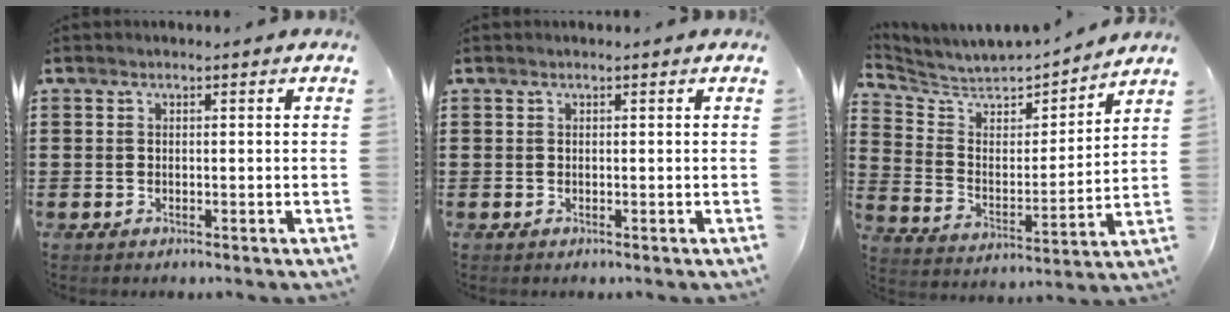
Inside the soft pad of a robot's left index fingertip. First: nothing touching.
{"total": 0.0}
{"total": 4.8, "force": [4.6, 1.2, 0.5], "torque": [-0.044, -0.045, 0.073]}